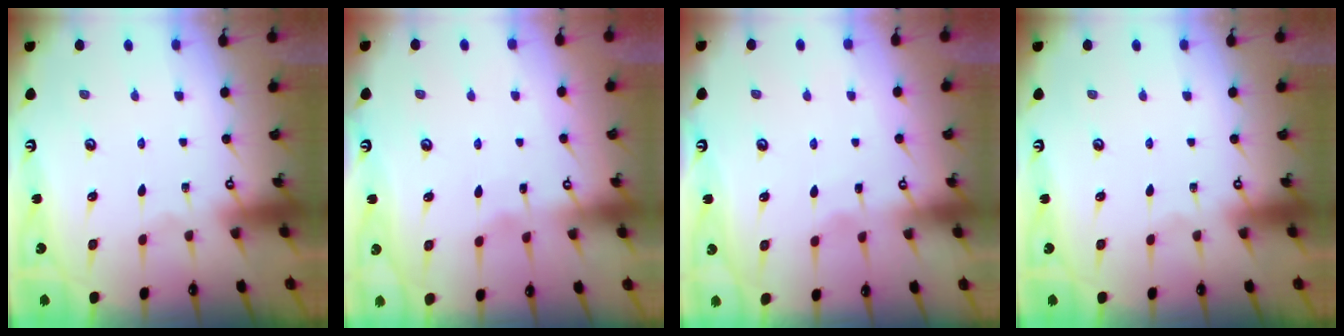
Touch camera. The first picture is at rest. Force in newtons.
{"total": 2.5, "press": 2.5, "slide": 0.2}
{"total": 2.2, "press": 2.2, "slide": 0.3}
{"total": 0.0}